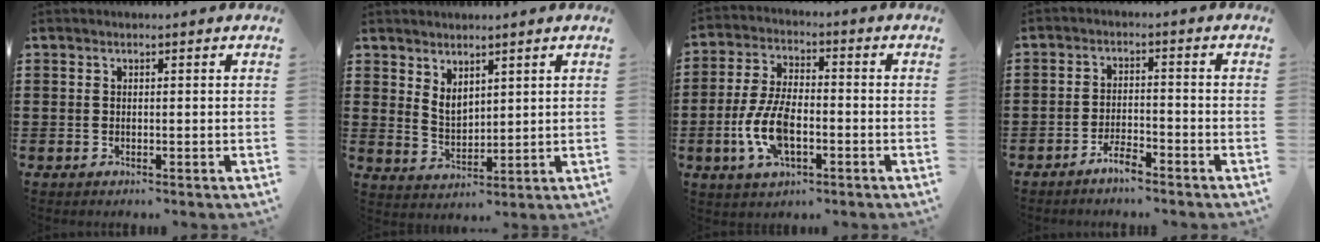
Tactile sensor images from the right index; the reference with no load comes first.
{"total": 3.5, "force": [2.7, 1.8, 1.4], "torque": [-0.035, 0.001, 0.051]}
{"total": 9.0, "force": [-2.5, 4.4, 7.5], "torque": [-0.174, -0.003, -0.050]}
{"total": 3.3, "force": [-2.8, 0.7, 1.7], "torque": [-0.037, 0.007, -0.056]}